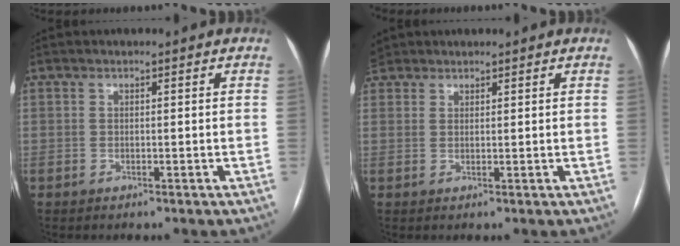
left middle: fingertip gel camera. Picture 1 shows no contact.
{"total": 3.2, "force": [2.6, 1.8, 0.4], "torque": [-0.013, 0.014, 0.051]}